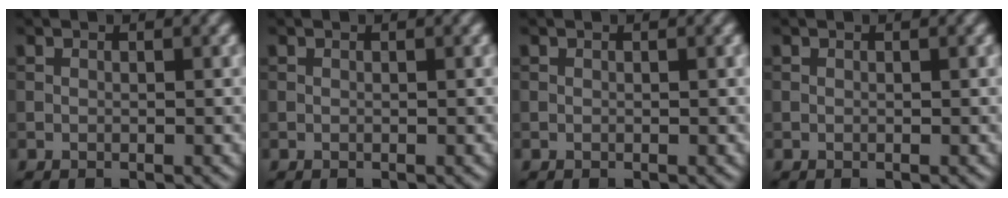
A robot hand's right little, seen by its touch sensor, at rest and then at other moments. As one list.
[{"total": 0.0}, {"total": 0.0}, {"total": 0.0}]